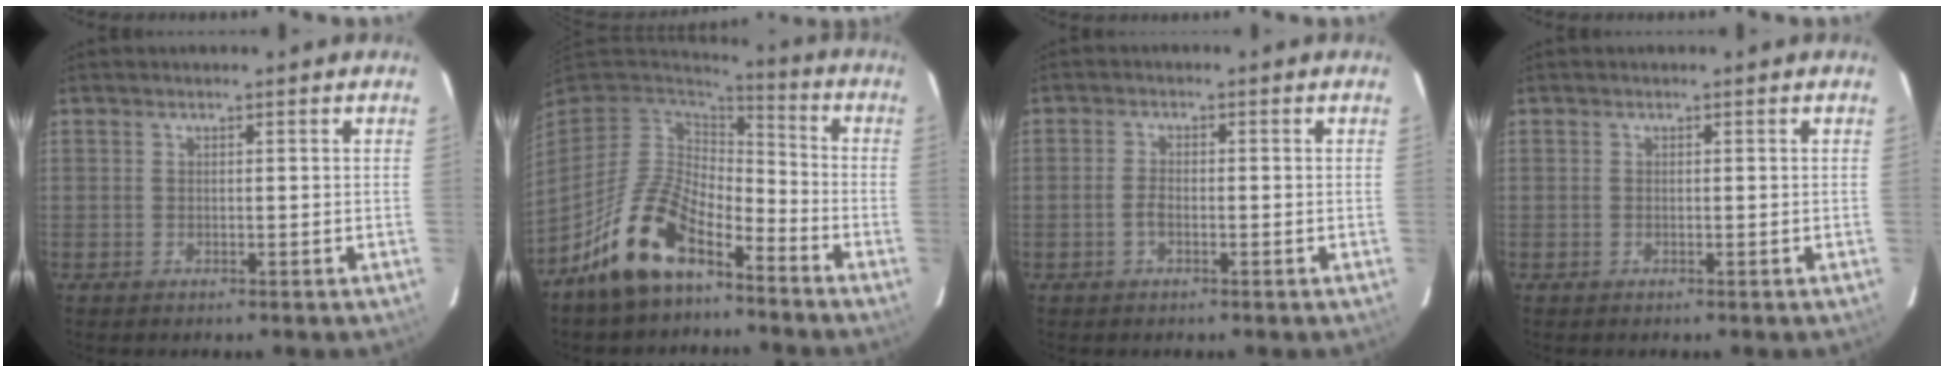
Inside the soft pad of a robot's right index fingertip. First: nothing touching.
{"total": 14.7, "force": [-9.3, 7.1, 8.9], "torque": [-0.188, 0.002, -0.170]}
{"total": 2.2, "force": [-0.8, 1.1, 1.7], "torque": [-0.040, 0.004, -0.017]}
{"total": 0.0}